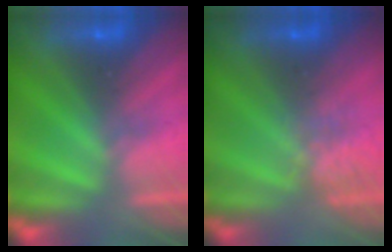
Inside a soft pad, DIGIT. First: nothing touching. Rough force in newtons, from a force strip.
{"total": 2.5}